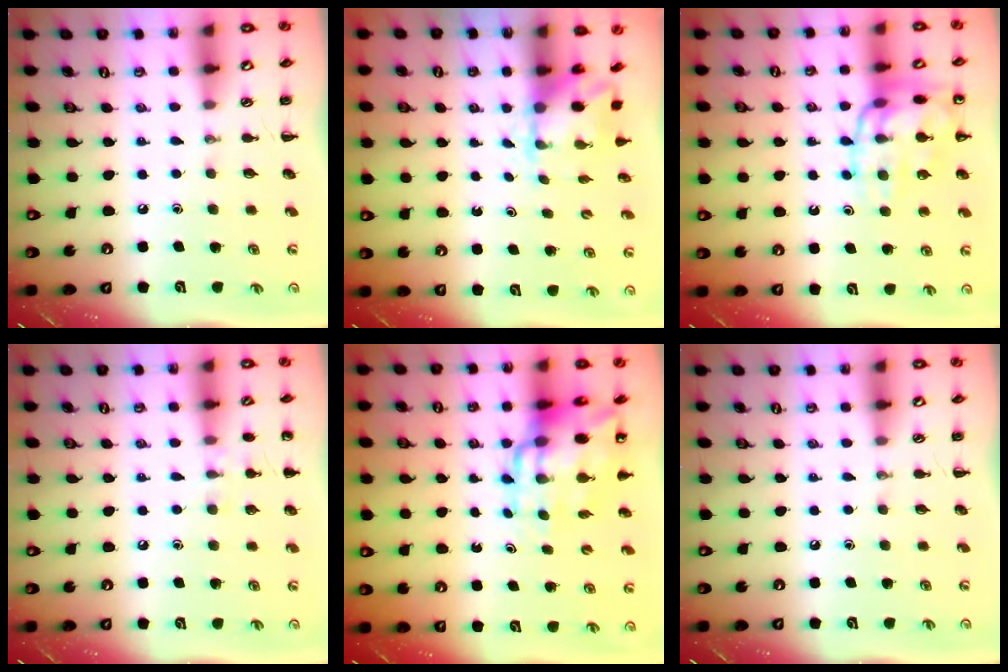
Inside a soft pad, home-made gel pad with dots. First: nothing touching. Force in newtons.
{"total": 2.1, "press": 2.0, "slide": 0.7}
{"total": 15.3, "press": 15.2, "slide": 1.4}
{"total": 7.0, "press": 6.7, "slide": 2.1}
{"total": 15.0, "press": 14.4, "slide": 4.2}
{"total": 0.0}